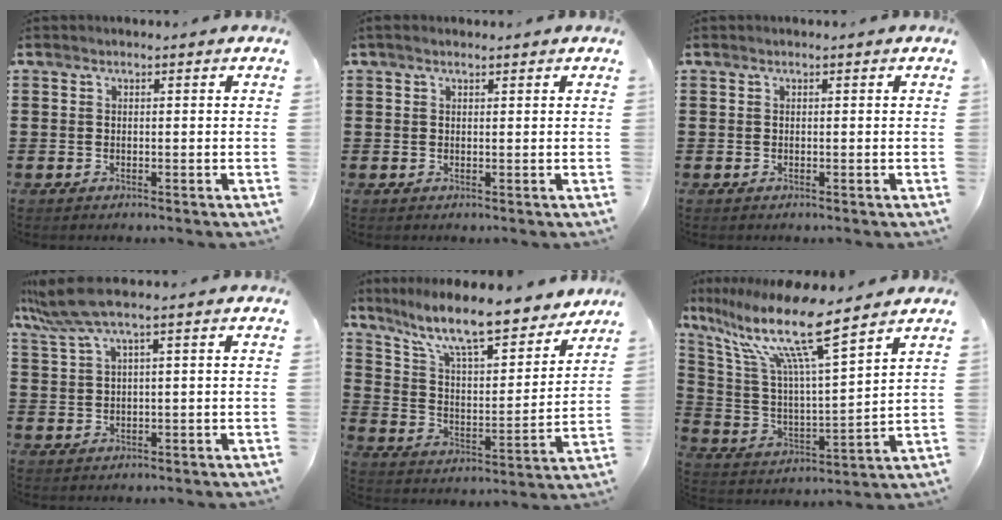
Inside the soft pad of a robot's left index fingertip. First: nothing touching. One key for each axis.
{"total": 0.9, "fx": 0.6, "fy": 0.2, "fz": 0.6, "tx": -0.013, "ty": 0.002, "tz": 0.010}
{"total": 0.0}
{"total": 4.6, "fx": 2.5, "fy": 0.1, "fz": 3.9, "tx": -0.098, "ty": -0.008, "tz": 0.039}
{"total": 11.0, "fx": 9.4, "fy": 1.1, "fz": 5.5, "tx": -0.136, "ty": -0.059, "tz": 0.160}
{"total": 14.6, "fx": 10.5, "fy": 1.5, "fz": 10.0, "tx": -0.240, "ty": -0.064, "tz": 0.171}